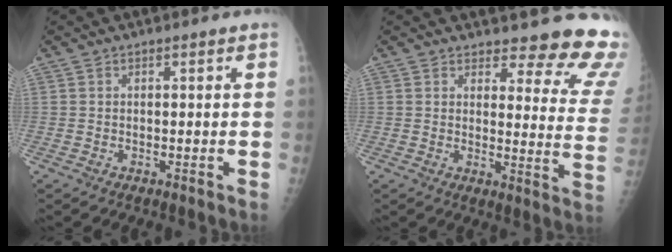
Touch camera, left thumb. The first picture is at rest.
{"total": 16.6, "force": [15.2, 4.5, 5.0], "torque": [-0.006, -0.138, 0.147]}